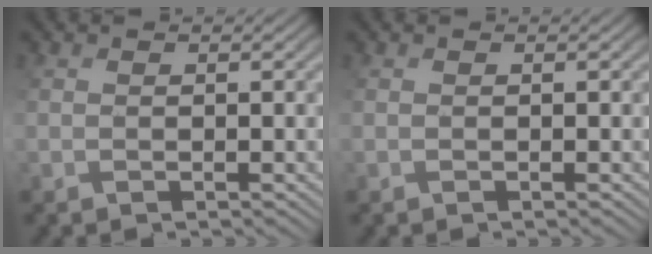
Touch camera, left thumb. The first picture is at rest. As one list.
[{"total": 0.0}]